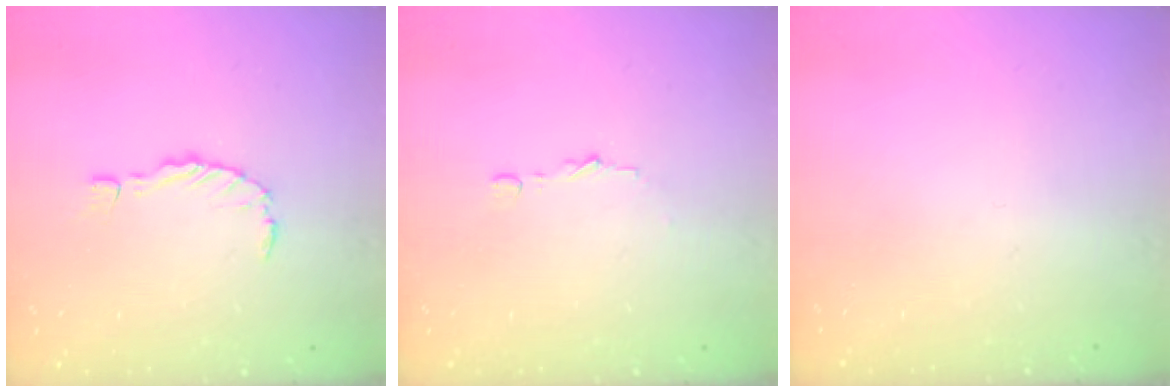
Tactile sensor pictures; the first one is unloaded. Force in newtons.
{"total": 3.1, "press": 3.1, "slide": 0.3}
{"total": 0.0}